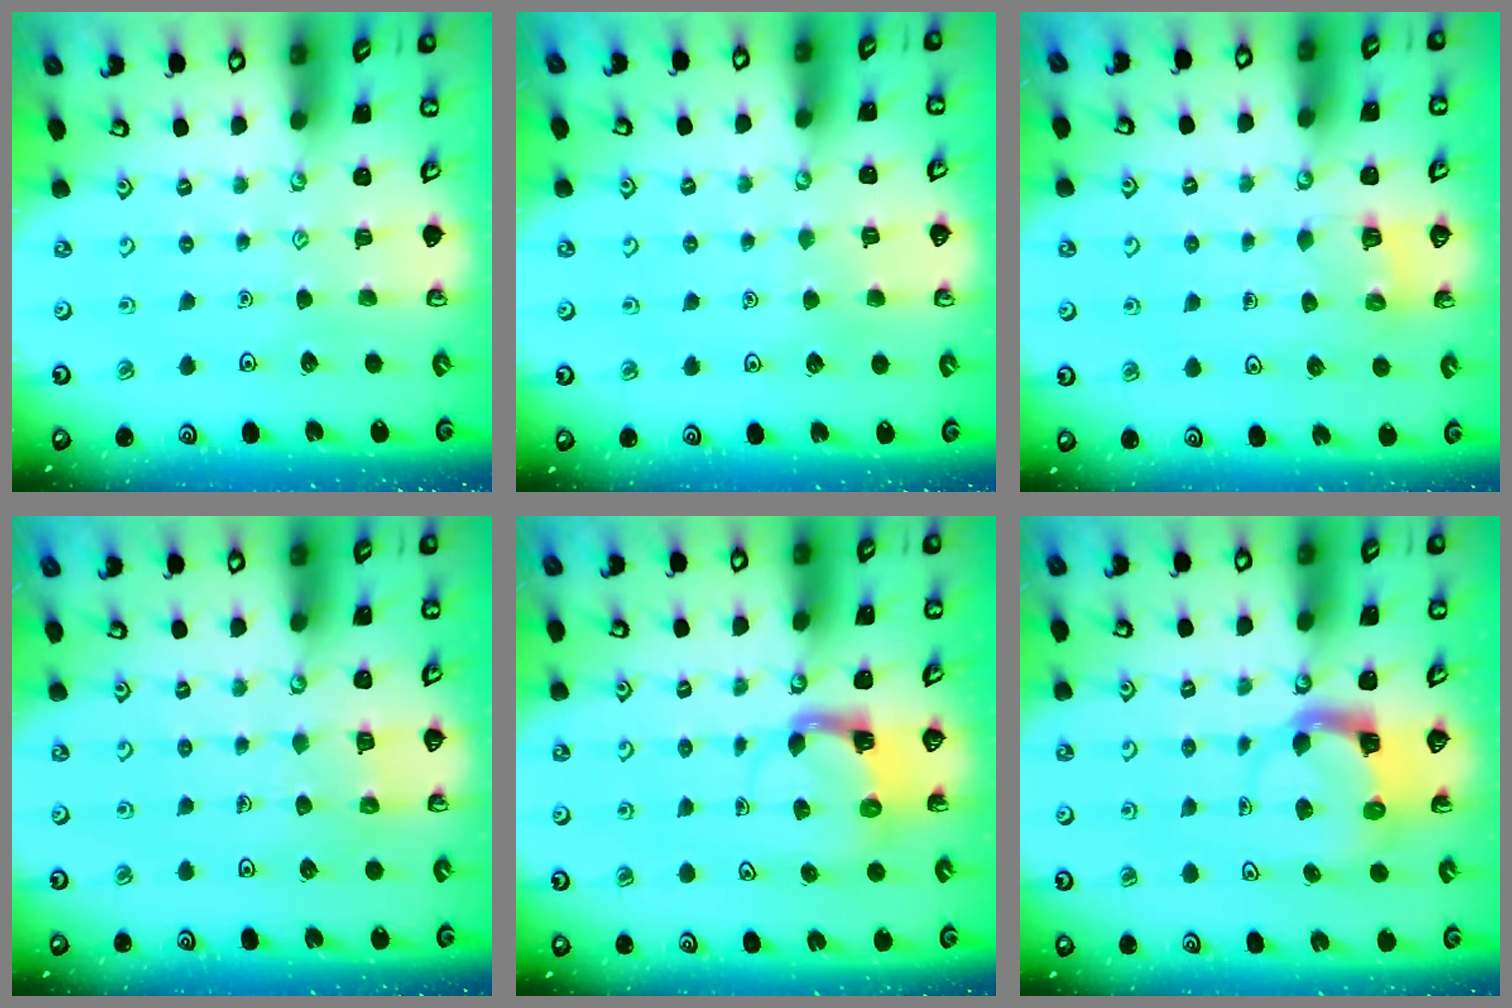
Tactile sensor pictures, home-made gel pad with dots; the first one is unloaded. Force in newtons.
{"total": 2.6, "press": 2.6, "slide": 0.3}
{"total": 2.5, "press": 2.5, "slide": 0.1}
{"total": 5.2, "press": 5.2, "slide": 0.3}
{"total": 3.9, "press": 3.8, "slide": 0.7}
{"total": 3.6, "press": 3.6, "slide": 0.5}